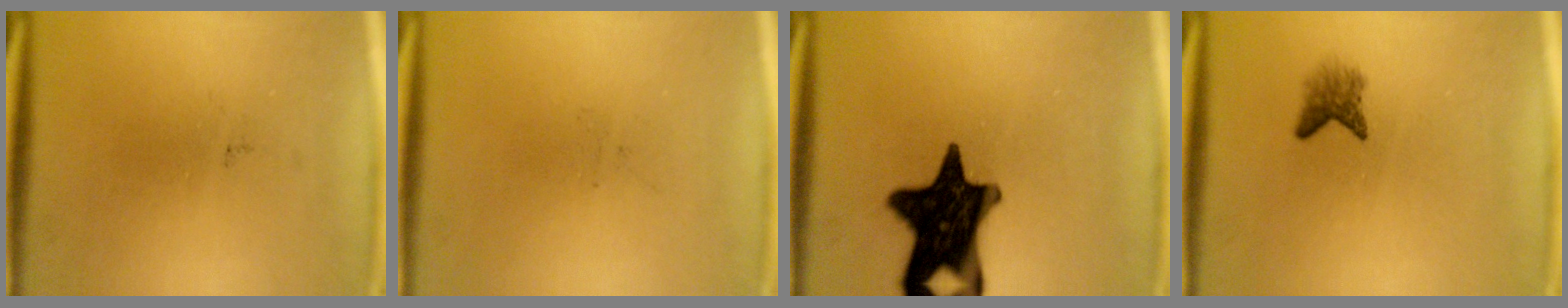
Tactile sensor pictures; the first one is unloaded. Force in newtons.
{"total": 0.0}
{"total": 16.7}
{"total": 2.3}